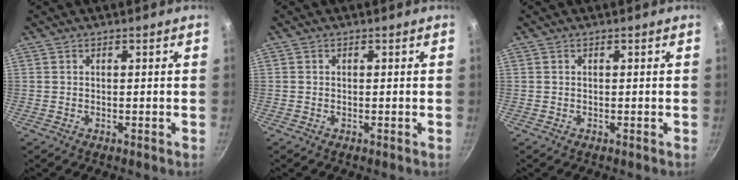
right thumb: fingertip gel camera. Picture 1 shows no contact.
{"total": 0.0}
{"total": 0.0}